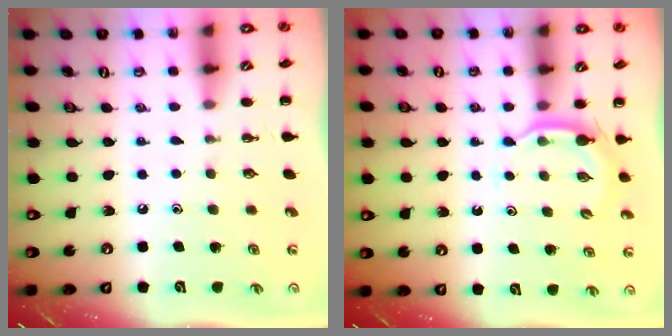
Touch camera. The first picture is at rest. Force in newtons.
{"total": 2.9, "press": 2.8, "slide": 0.7}